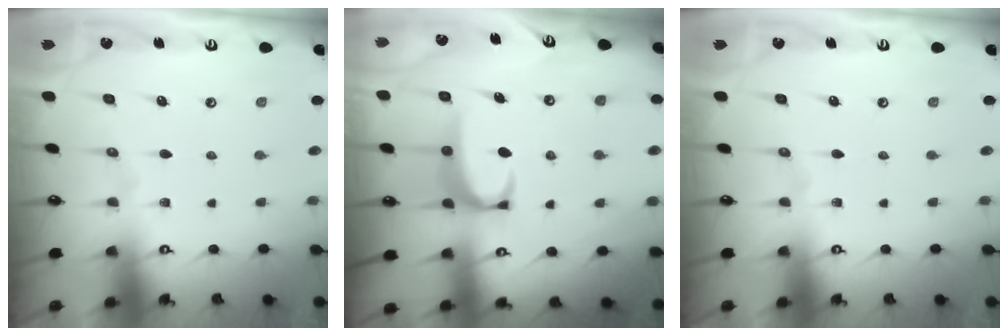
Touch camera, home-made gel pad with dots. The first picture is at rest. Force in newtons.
{"total": 3.6, "press": 3.6, "slide": 0.2}
{"total": 0.0}